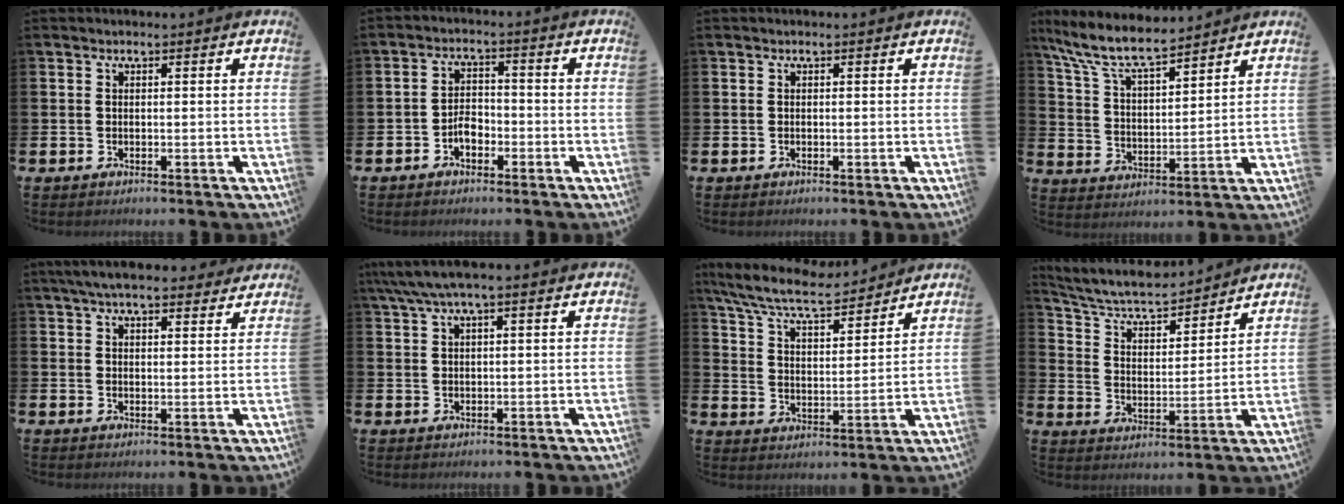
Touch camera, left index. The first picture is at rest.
{"total": 2.8, "force": [-1.6, 1.7, 1.4], "torque": [-0.021, 0.004, -0.036]}
{"total": 0.0}
{"total": 8.7, "force": [7.9, 1.4, 3.4], "torque": [-0.096, -0.043, 0.141]}
{"total": 5.5, "force": [5.0, 1.2, 2.0], "torque": [-0.046, -0.013, 0.091]}
{"total": 3.6, "force": [2.6, 0.6, 2.5], "torque": [-0.055, 0.003, 0.047]}
{"total": 8.2, "force": [7.6, 1.4, 2.9], "torque": [-0.086, -0.045, 0.133]}
{"total": 6.8, "force": [6.3, 1.5, 2.1], "torque": [-0.071, -0.048, 0.105]}